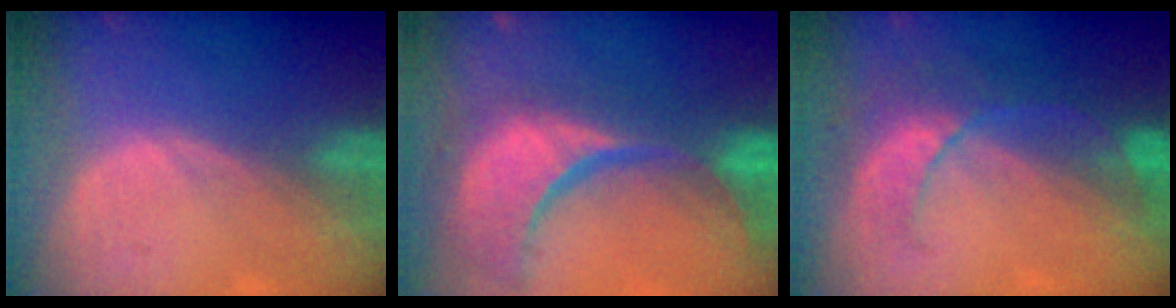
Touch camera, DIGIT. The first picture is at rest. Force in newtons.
{"total": 15.3, "press": 12.1, "slide": 9.5}
{"total": 8.1, "press": 7.2, "slide": 3.6}